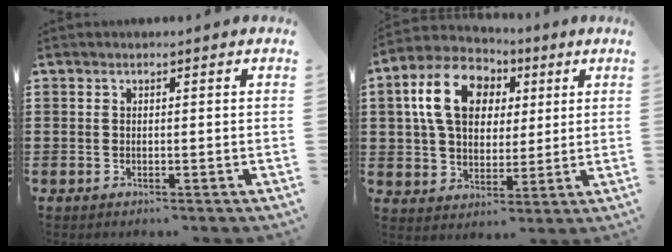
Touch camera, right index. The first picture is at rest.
{"total": 12.0, "force": [3.9, 8.6, 7.4], "torque": [-0.157, 0.016, 0.067]}